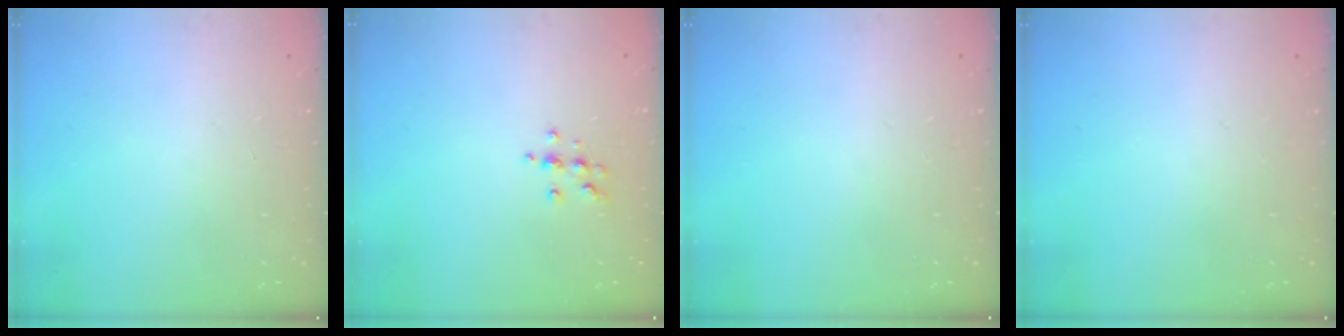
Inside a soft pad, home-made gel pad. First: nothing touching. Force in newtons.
{"total": 6.2, "press": 6.1, "slide": 1.3}
{"total": 0.0}
{"total": 0.0}